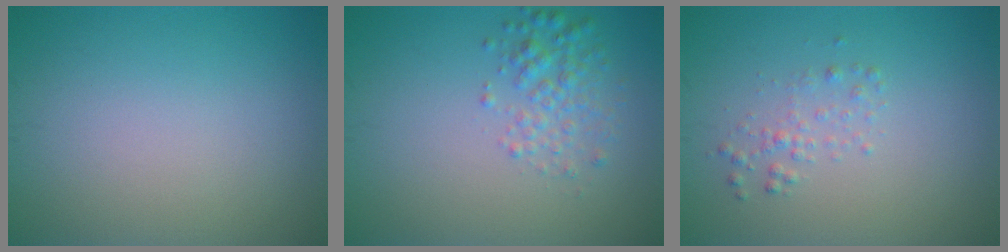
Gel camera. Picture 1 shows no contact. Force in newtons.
{"total": 2.4, "press": 2.4, "slide": 0.1}
{"total": 1.3, "press": 1.3, "slide": 0.0}